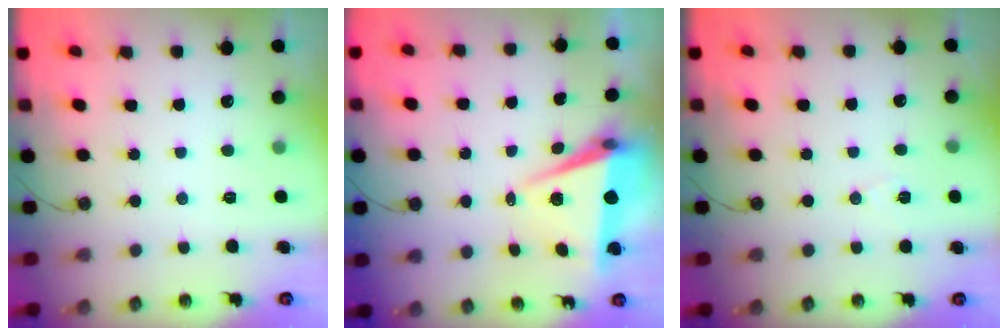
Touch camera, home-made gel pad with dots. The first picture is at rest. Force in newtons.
{"total": 7.6, "press": 6.1, "slide": 4.5}
{"total": 6.4, "press": 4.6, "slide": 4.5}